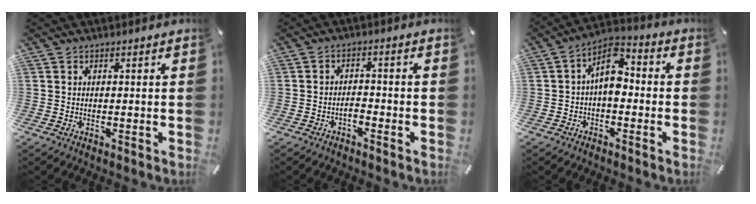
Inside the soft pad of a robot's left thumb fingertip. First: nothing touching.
{"total": 2.4, "force": [-1.7, 1.2, 1.3], "torque": [-0.024, 0.011, -0.033]}
{"total": 8.3, "force": [-0.3, 5.1, 6.6], "torque": [-0.109, 0.005, -0.007]}